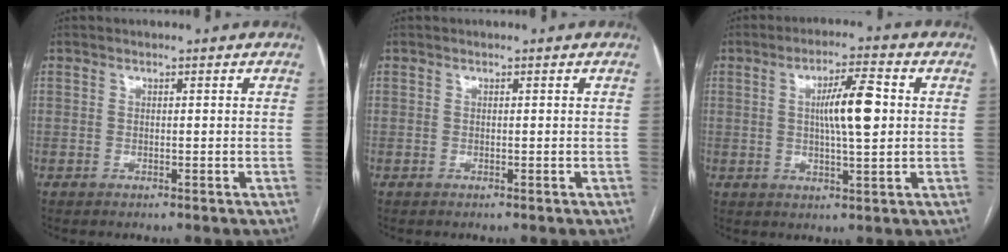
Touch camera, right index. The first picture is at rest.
{"total": 0.0}
{"total": 8.1, "force": [1.1, 1.1, 7.9], "torque": [-0.137, 0.009, 0.017]}